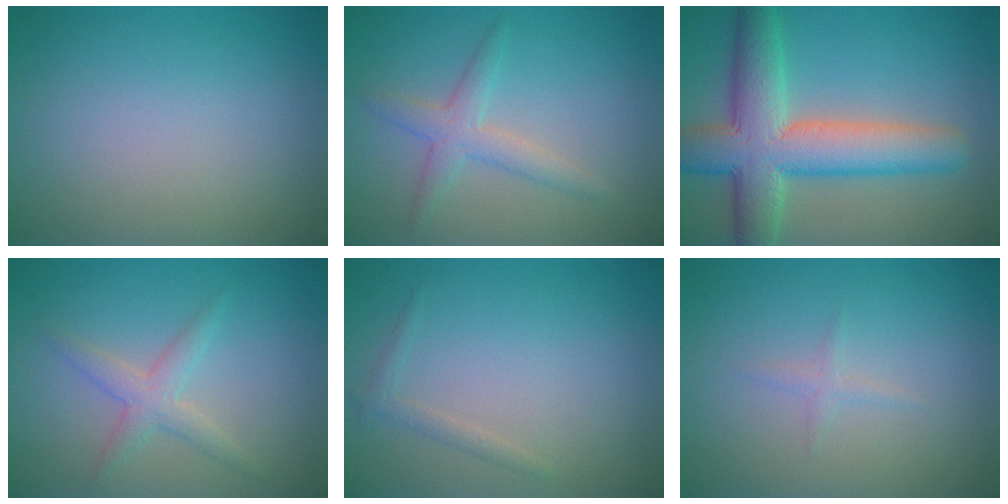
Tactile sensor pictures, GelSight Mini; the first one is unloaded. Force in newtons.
{"total": 2.6, "press": 2.6, "slide": 0.2}
{"total": 9.1, "press": 9.1, "slide": 0.6}
{"total": 2.3, "press": 2.3, "slide": 0.1}
{"total": 1.0, "press": 1.0, "slide": 0.0}
{"total": 0.8, "press": 0.8, "slide": 0.1}